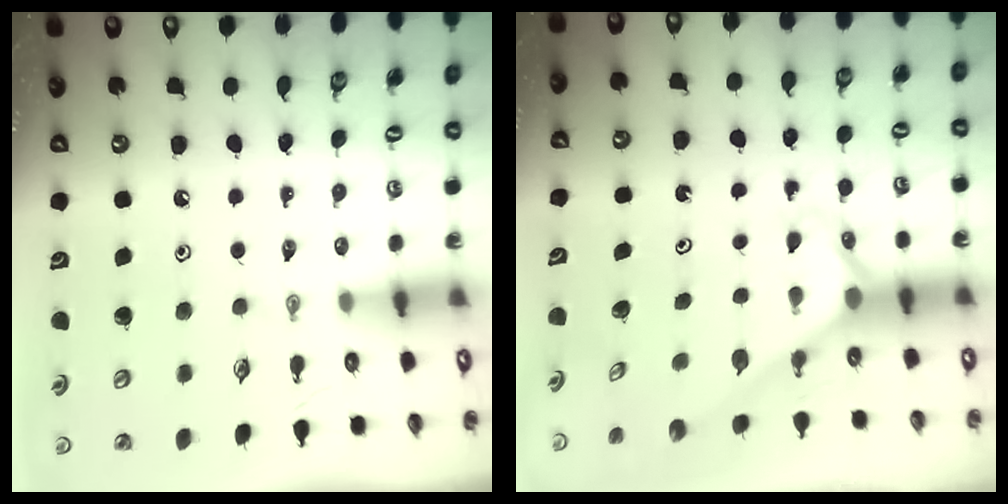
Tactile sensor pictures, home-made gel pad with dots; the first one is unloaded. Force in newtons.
{"total": 2.3, "press": 2.3, "slide": 0.2}